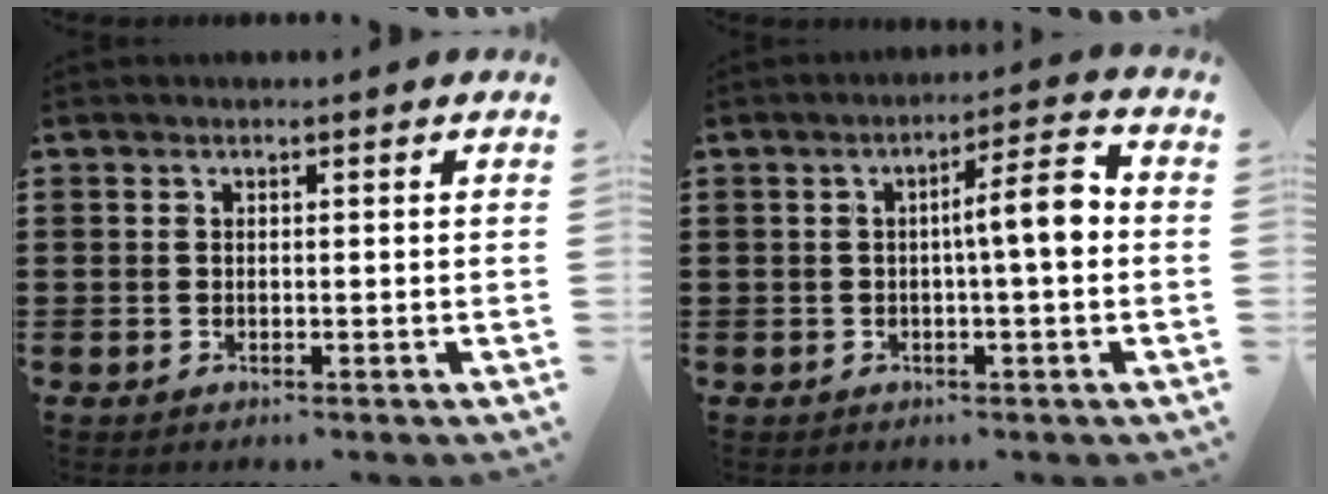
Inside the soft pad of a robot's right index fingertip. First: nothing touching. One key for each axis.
{"total": 6.4, "fx": 0.2, "fy": 0.7, "fz": 6.4, "tx": -0.102, "ty": -0.004, "tz": -0.006}